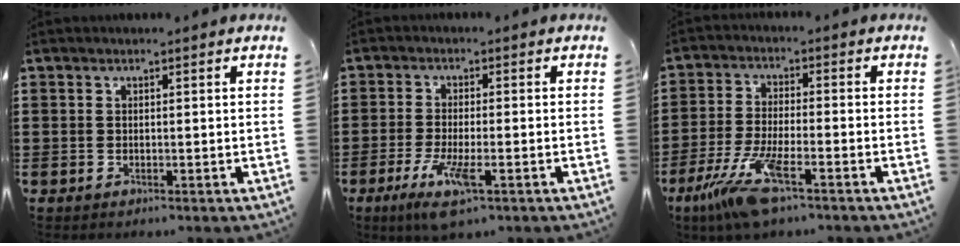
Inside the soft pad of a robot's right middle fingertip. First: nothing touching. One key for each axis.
{"total": 6.2, "fx": -2.9, "fy": 1.3, "fz": 5.3, "tx": -0.109, "ty": -0.014, "tz": -0.051}
{"total": 9.2, "fx": -5.7, "fy": 1.4, "fz": 7.1, "tx": -0.164, "ty": -0.019, "tz": -0.110}